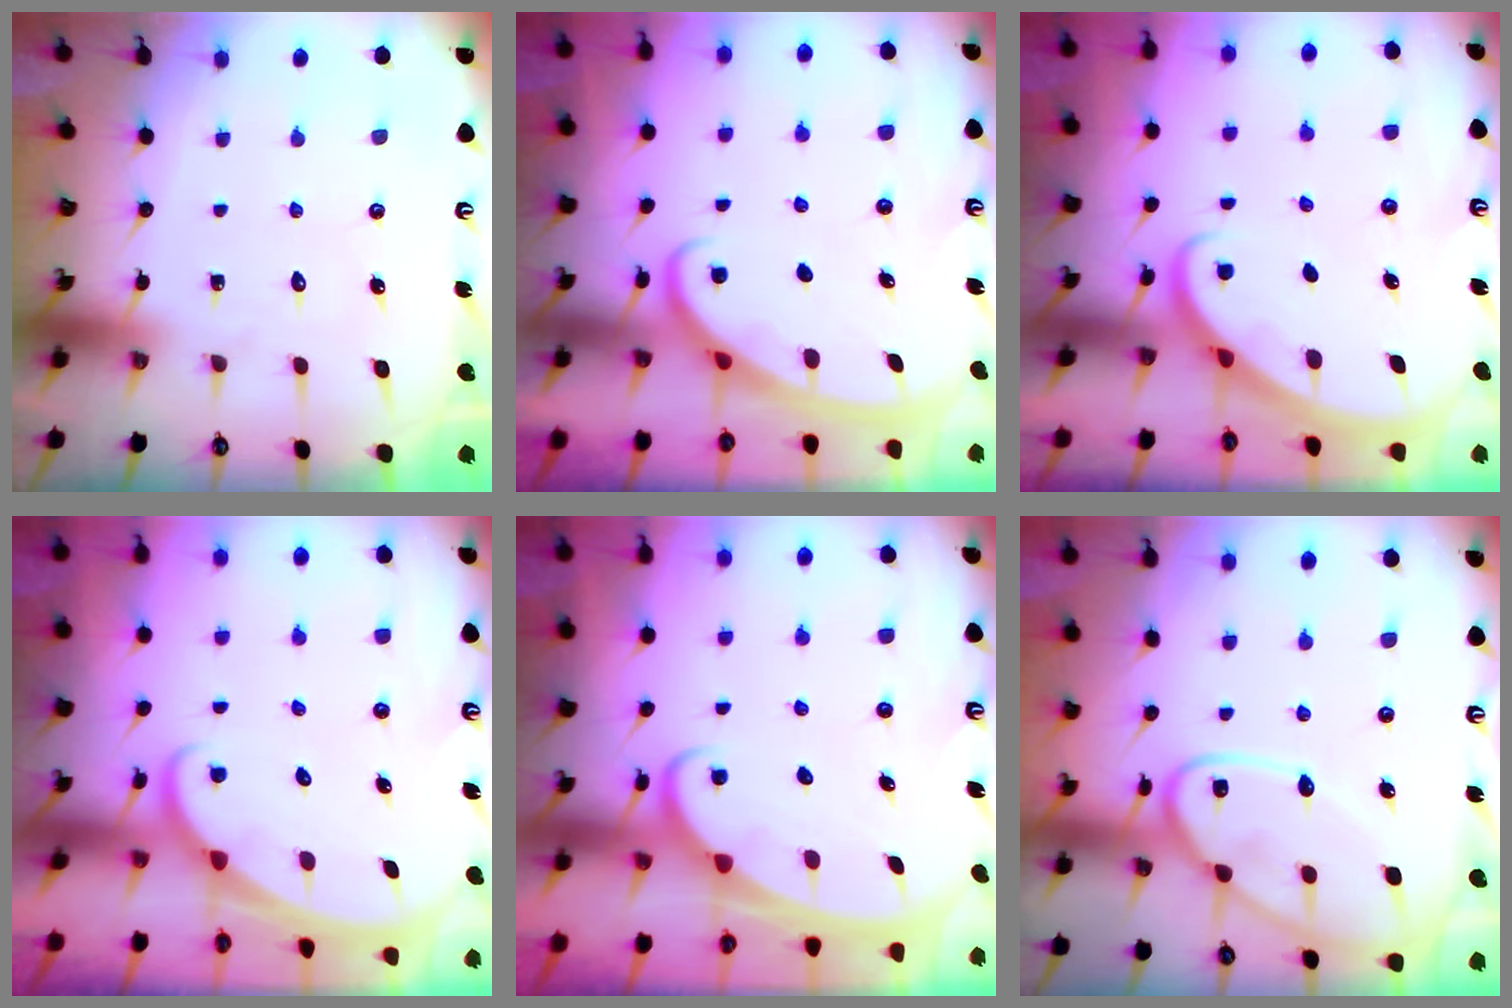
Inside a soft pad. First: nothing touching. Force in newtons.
{"total": 2.8, "press": 2.8, "slide": 0.4}
{"total": 2.7, "press": 2.7, "slide": 0.2}
{"total": 1.4, "press": 1.4, "slide": 0.0}
{"total": 2.4, "press": 2.3, "slide": 0.3}
{"total": 15.0, "press": 14.9, "slide": 0.9}